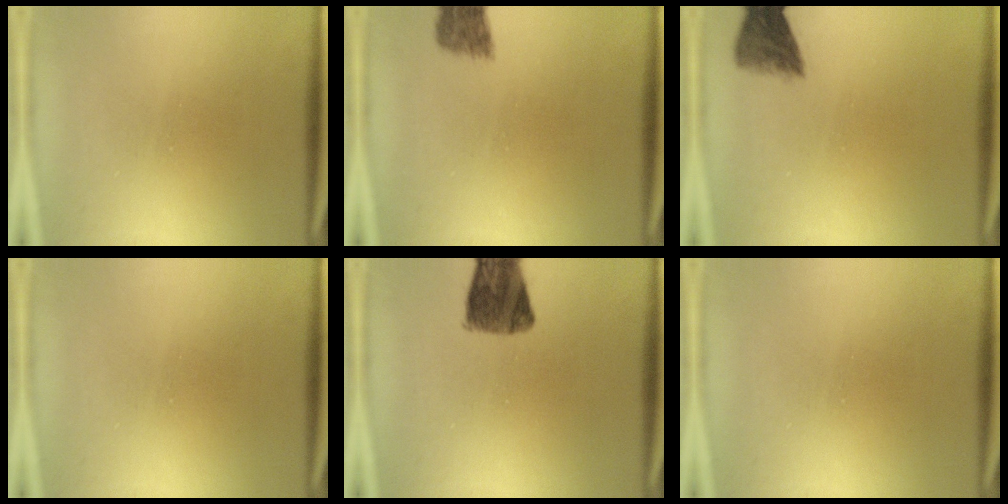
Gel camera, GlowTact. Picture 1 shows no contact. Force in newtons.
{"total": 2.3}
{"total": 5.0}
{"total": 0.0}
{"total": 8.4}
{"total": 0.0}